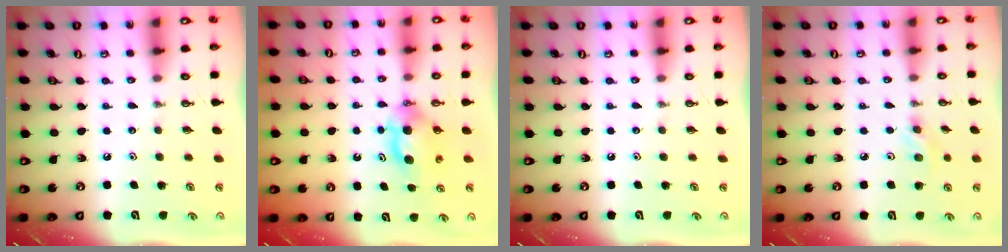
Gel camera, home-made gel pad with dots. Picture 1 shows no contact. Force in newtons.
{"total": 6.9, "press": 5.1, "slide": 4.7}
{"total": 0.0}
{"total": 6.4, "press": 6.3, "slide": 0.8}